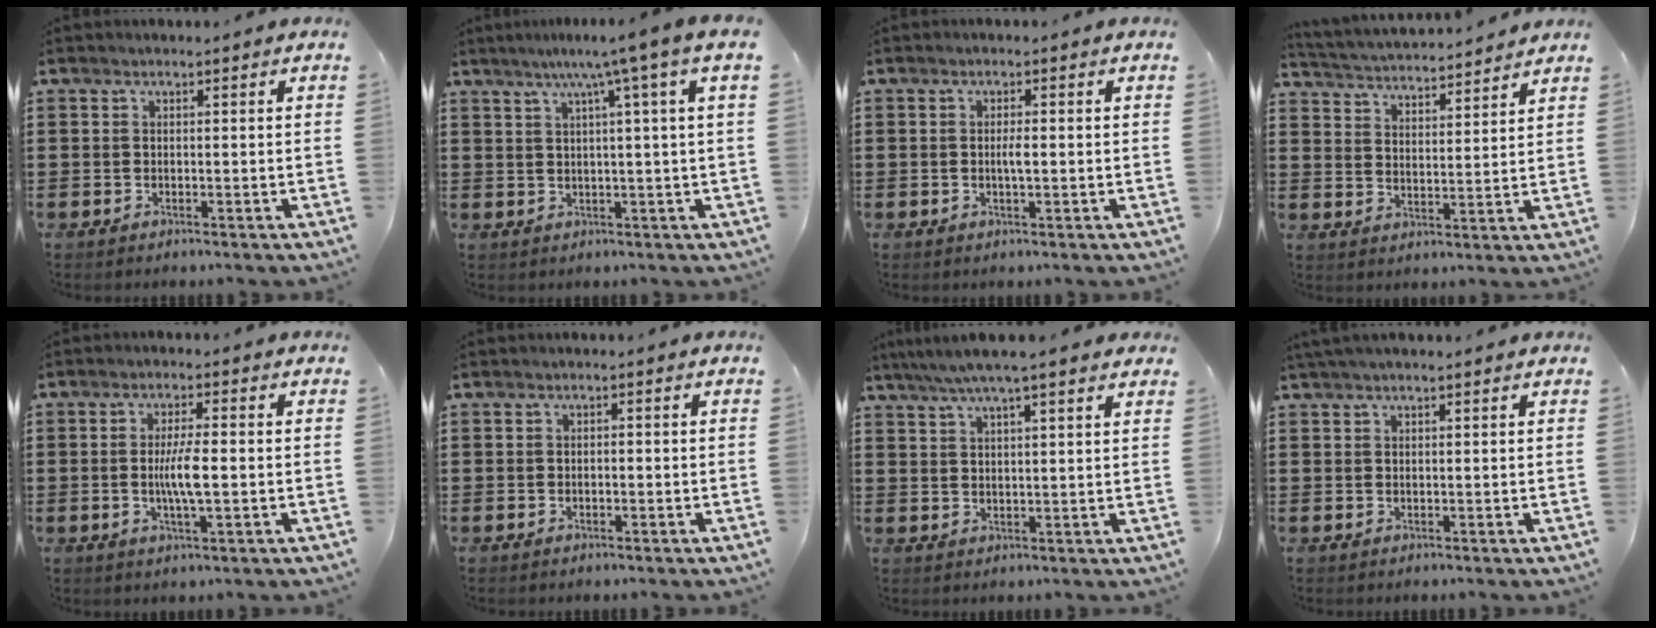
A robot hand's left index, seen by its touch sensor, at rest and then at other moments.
{"total": 5.8, "force": [2.7, -1.2, 5.0], "torque": [-0.103, -0.005, 0.039]}
{"total": 1.7, "force": [-0.1, 0.3, 1.6], "torque": [-0.032, -0.001, -0.003]}
{"total": 3.2, "force": [3.2, -0.1, -0.2], "torque": [-0.019, -0.025, 0.050]}
{"total": 5.2, "force": [-0.4, 1.0, 5.1], "torque": [-0.098, -0.001, -0.012]}
{"total": 0.6, "force": [-0.3, 0.4, 0.4], "torque": [-0.011, -0.002, -0.005]}
{"total": 5.2, "force": [4.1, 0.1, 3.2], "torque": [-0.072, -0.008, 0.072]}
{"total": 1.2, "force": [1.0, 0.1, 0.7], "torque": [-0.015, 0.001, 0.019]}